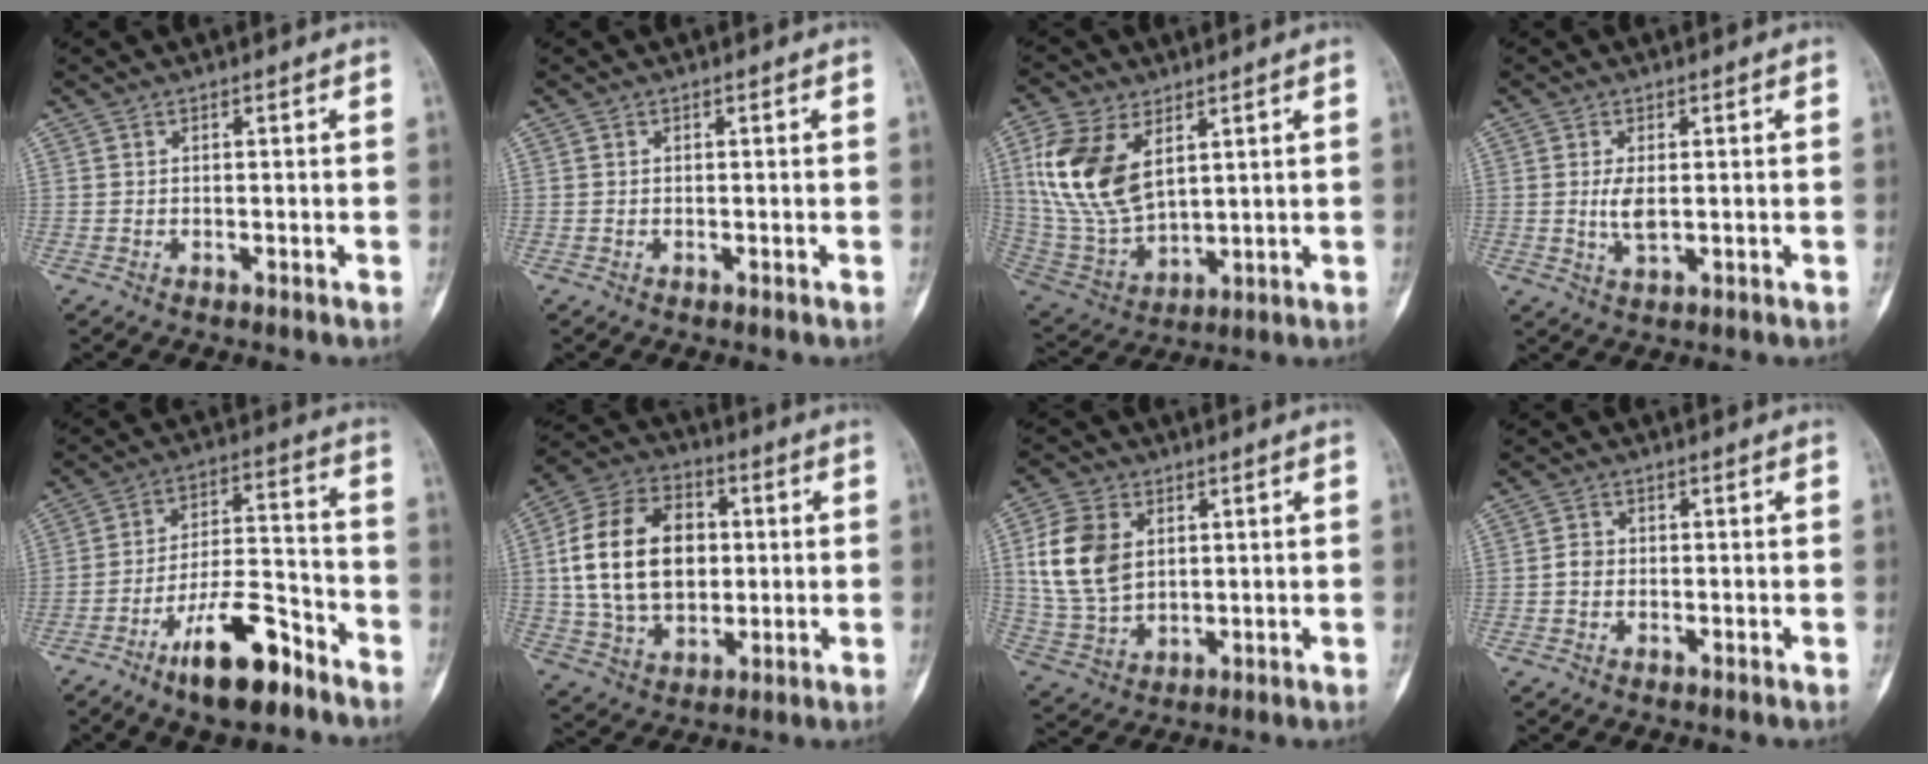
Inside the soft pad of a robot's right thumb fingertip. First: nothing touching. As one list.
[{"total": 0.0}, {"total": 16.0, "force": [5.6, 9.2, 11.8], "torque": [-0.237, -0.019, 0.123]}, {"total": 3.5, "force": [0.2, 1.5, 3.2], "torque": [-0.067, -0.008, 0.008]}, {"total": 13.9, "force": [-9.0, 4.7, 9.4], "torque": [-0.154, 0.070, -0.157]}, {"total": 19.7, "force": [2.1, 13.7, 14.0], "torque": [-0.230, 0.013, 0.042]}, {"total": 12.7, "force": [3.0, 8.9, 8.6], "torque": [-0.159, -0.006, 0.065]}, {"total": 1.8, "force": [-0.3, 1.5, 0.9], "torque": [-0.010, 0.006, -0.008]}]